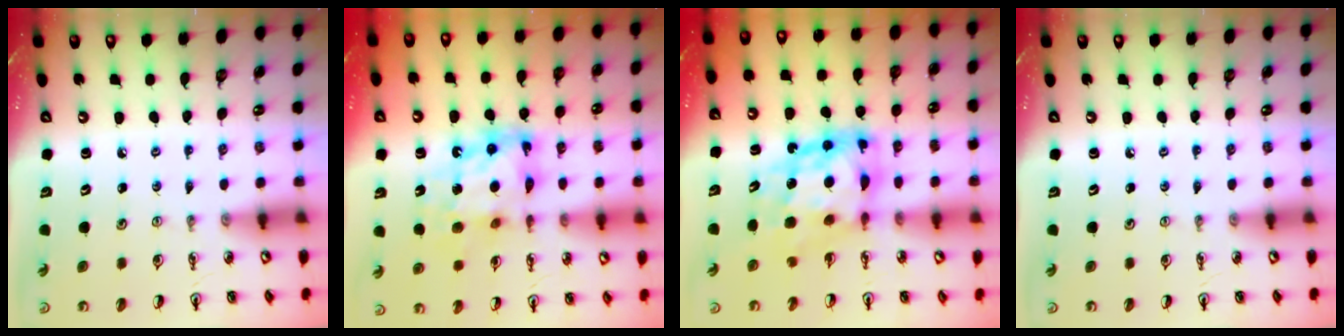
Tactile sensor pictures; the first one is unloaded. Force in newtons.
{"total": 12.9, "press": 12.8, "slide": 1.3}
{"total": 12.5, "press": 12.4, "slide": 1.3}
{"total": 0.0}